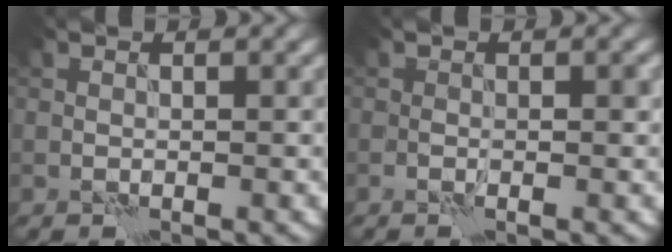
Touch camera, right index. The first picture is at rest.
{"total": 1.0, "force": [-0.3, 0.5, 0.9], "torque": [-0.013, 0.000, -0.006]}